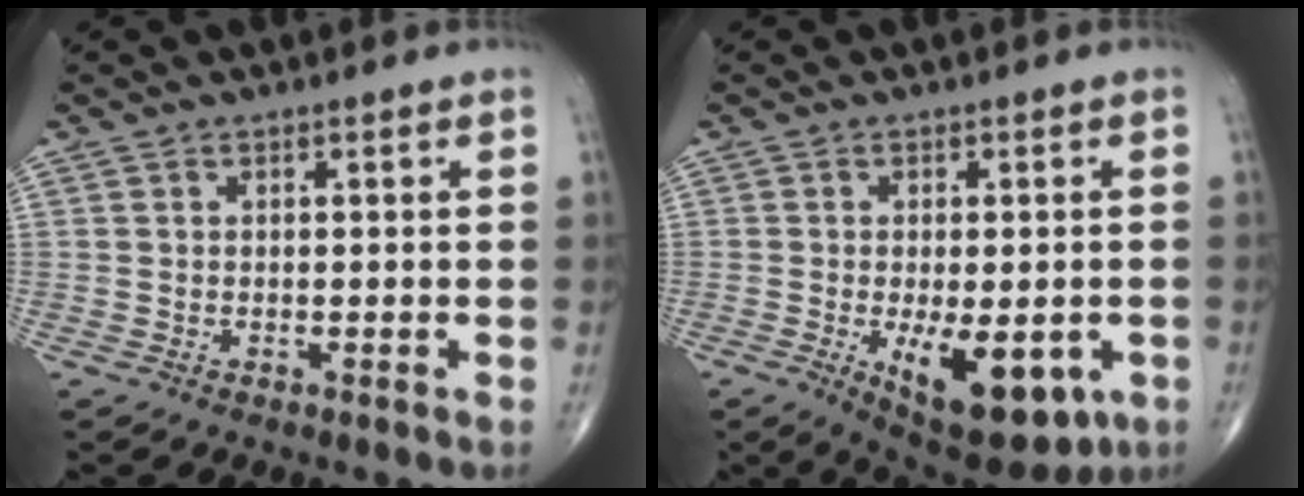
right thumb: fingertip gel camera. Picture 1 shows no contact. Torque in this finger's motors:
{"motor_torque": [1.63, 1.55, 0.22, -0.26, 0.38]}